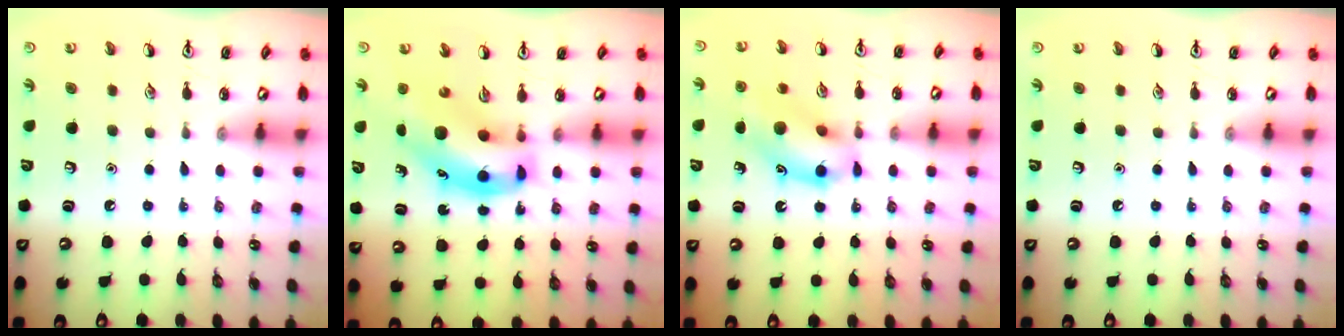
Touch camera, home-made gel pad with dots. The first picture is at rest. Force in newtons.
{"total": 10.1, "press": 9.7, "slide": 2.8}
{"total": 13.6, "press": 13.3, "slide": 2.4}
{"total": 0.0}